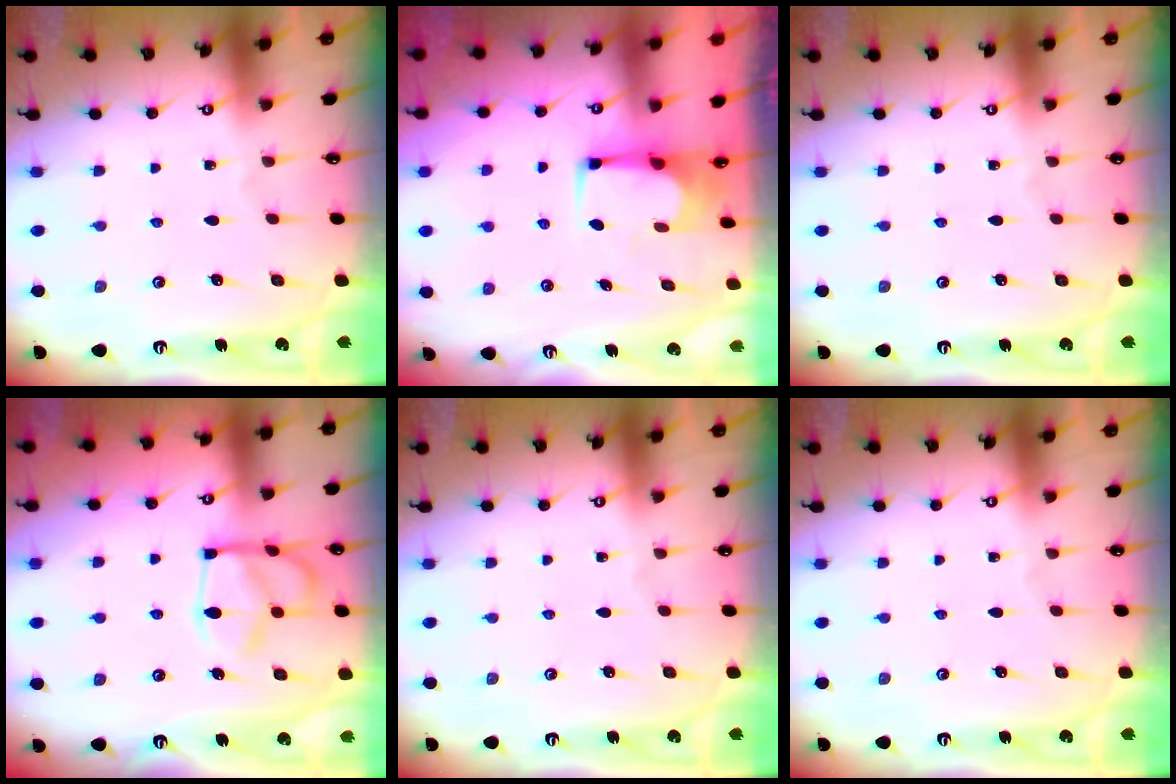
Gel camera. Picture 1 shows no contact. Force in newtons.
{"total": 2.1, "press": 2.1, "slide": 0.2}
{"total": 0.0}
{"total": 15.1, "press": 15.0, "slide": 1.5}
{"total": 0.0}
{"total": 0.0}